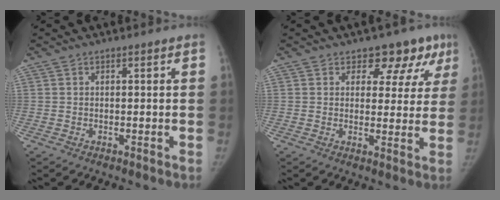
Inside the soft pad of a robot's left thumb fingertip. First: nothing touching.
{"total": 9.1, "force": [5.7, 5.9, 3.8], "torque": [0.005, -0.022, 0.055]}